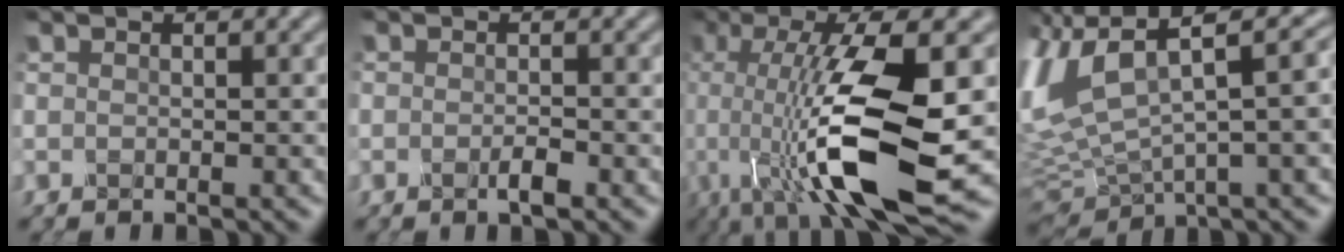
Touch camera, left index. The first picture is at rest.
{"total": 1.3, "force": [-0.6, 0.5, 1.0], "torque": [-0.018, 0.001, -0.012]}
{"total": 13.7, "force": [-2.2, 4.0, 12.9], "torque": [-0.229, -0.012, -0.034]}
{"total": 13.1, "force": [4.7, 6.6, 10.3], "torque": [-0.246, 0.013, 0.101]}